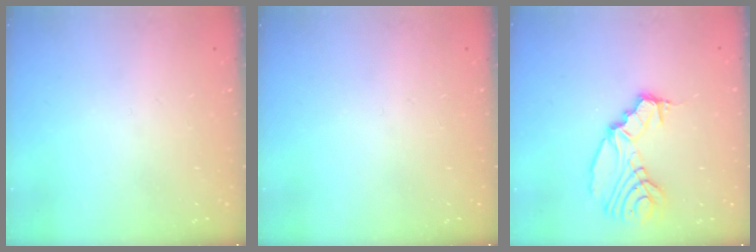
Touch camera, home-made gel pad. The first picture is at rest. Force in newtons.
{"total": 0.0}
{"total": 11.6, "press": 10.9, "slide": 3.9}